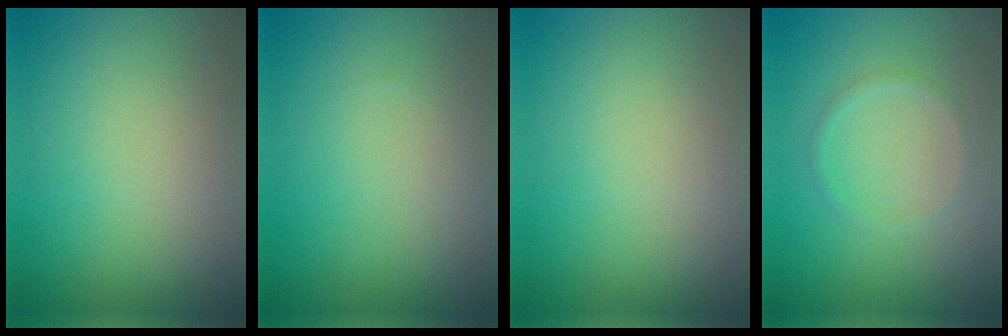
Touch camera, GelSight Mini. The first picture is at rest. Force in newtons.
{"total": 0.0}
{"total": 0.0}
{"total": 0.9, "press": 0.9, "slide": 0.1}